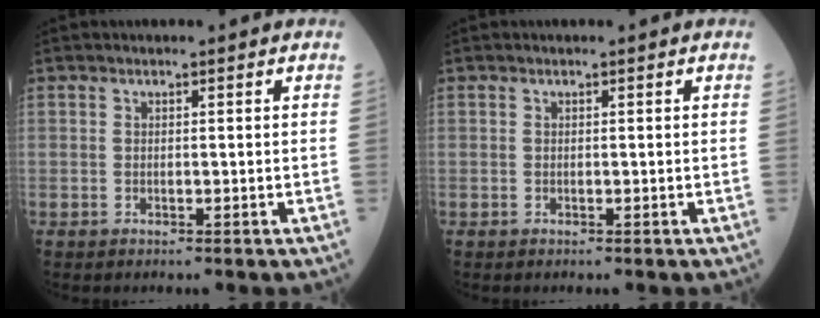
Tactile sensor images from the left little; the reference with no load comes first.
{"total": 0.0}